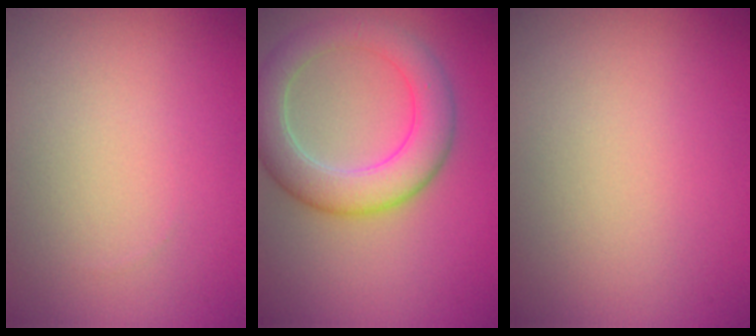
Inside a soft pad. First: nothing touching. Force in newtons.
{"total": 6.0, "press": 5.9, "slide": 0.5}
{"total": 0.0}